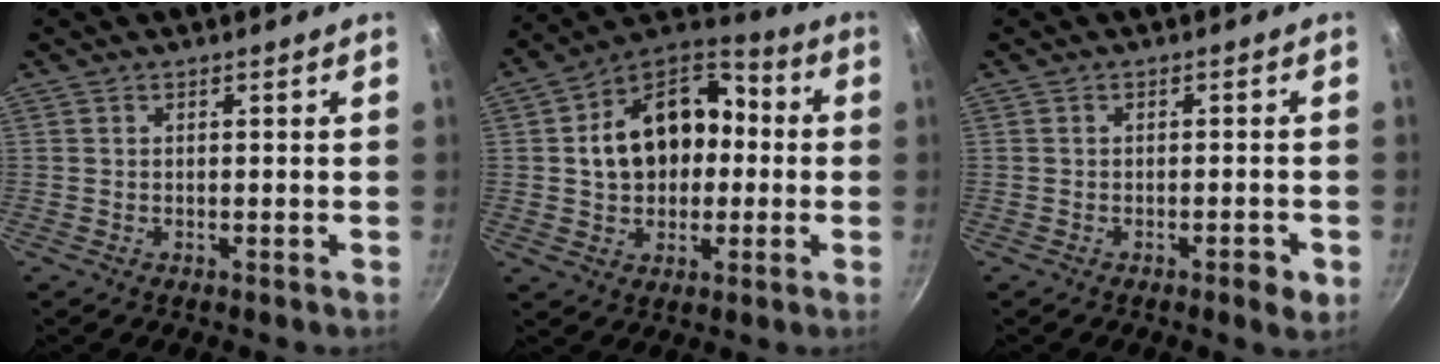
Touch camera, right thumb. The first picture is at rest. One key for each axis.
{"total": 17.7, "fx": 1.0, "fy": 12.4, "fz": 12.6, "tx": -0.154, "ty": 0.033, "tz": 0.009}
{"total": 2.9, "fx": -1.4, "fy": 0.8, "fz": 2.4, "tx": -0.033, "ty": 0.001, "tz": -0.022}